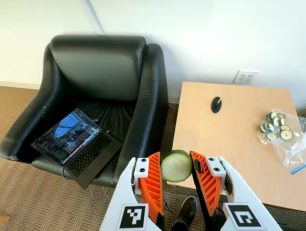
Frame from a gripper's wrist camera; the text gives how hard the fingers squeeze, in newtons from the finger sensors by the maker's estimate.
{"total": 9.0, "left": 9.4, "right": 8.6}